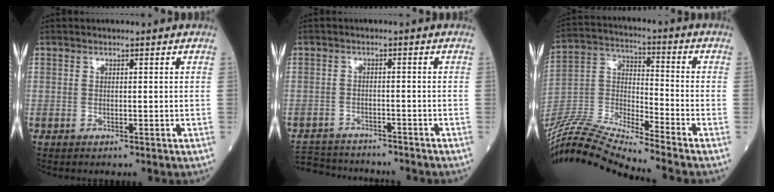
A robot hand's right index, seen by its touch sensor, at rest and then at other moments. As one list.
[{"total": 10.0, "force": [-9.6, 1.7, 2.3], "torque": [-0.047, 0.002, -0.143]}, {"total": 17.5, "force": [-16.4, -1.7, 5.8], "torque": [-0.116, 0.013, -0.308]}]